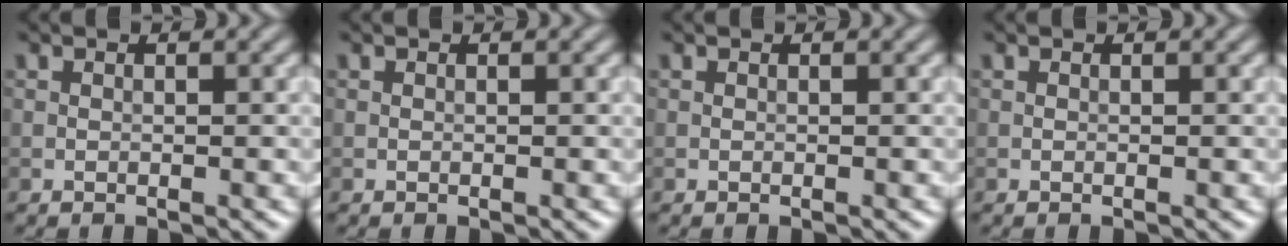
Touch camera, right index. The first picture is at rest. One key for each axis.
{"total": 0.0}
{"total": 0.0}
{"total": 0.0}